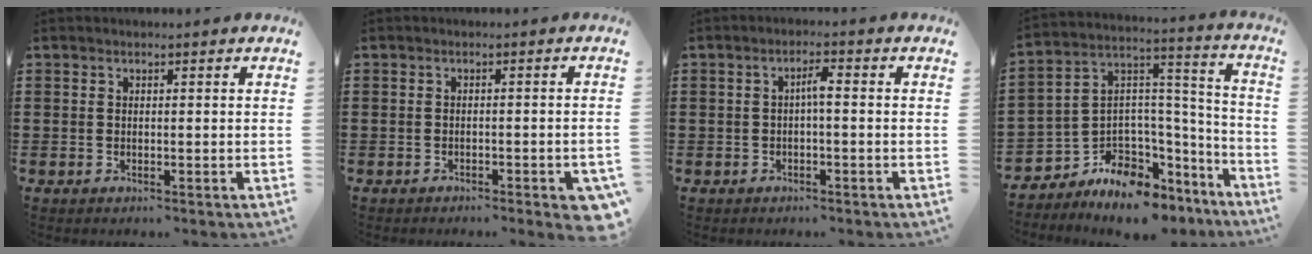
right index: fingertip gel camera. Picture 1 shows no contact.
{"total": 1.9, "force": [-1.5, 0.3, 1.2], "torque": [-0.019, 0.000, -0.027]}
{"total": 2.2, "force": [-0.4, 0.3, 2.2], "torque": [-0.042, 0.004, -0.009]}
{"total": 6.3, "force": [-4.9, 3.9, 0.5], "torque": [-0.027, -0.013, -0.088]}